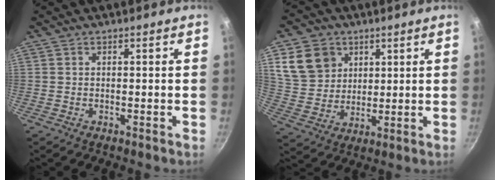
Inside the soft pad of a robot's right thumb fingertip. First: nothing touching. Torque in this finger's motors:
{"motor_torque": [0.22, 2.85, 0.33, -0.32, 0.07]}